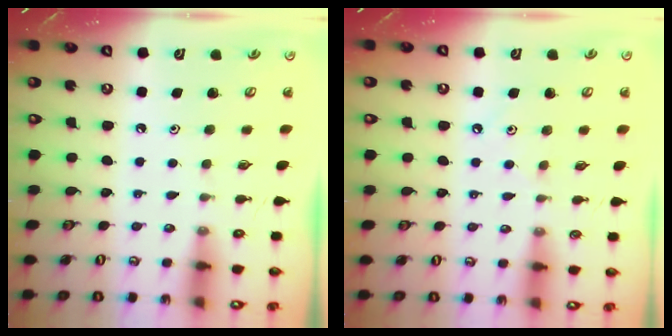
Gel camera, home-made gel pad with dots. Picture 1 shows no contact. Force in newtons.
{"total": 4.2, "press": 4.2, "slide": 0.7}